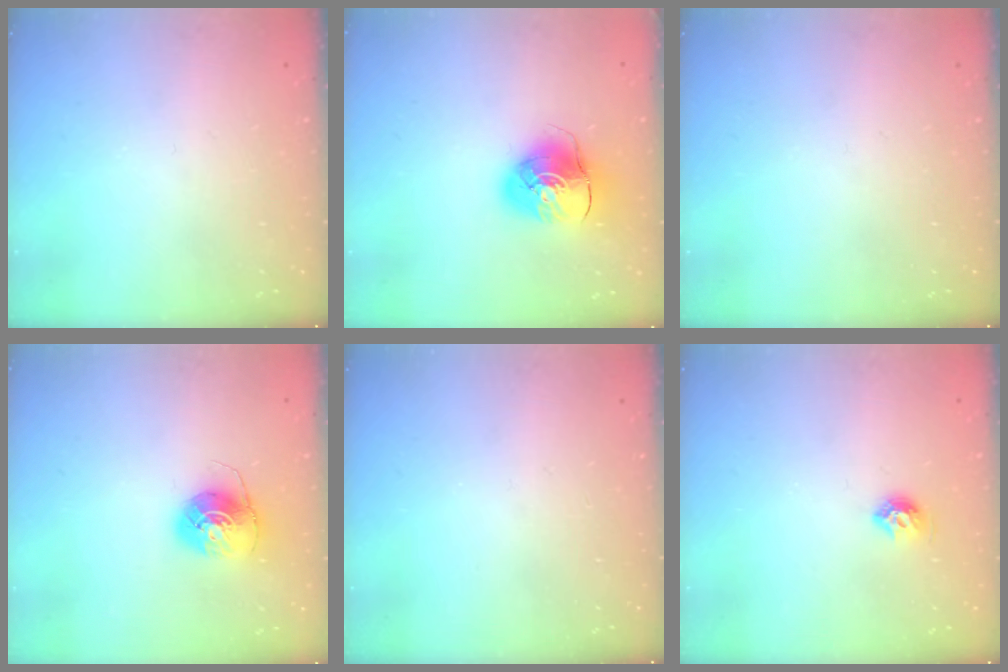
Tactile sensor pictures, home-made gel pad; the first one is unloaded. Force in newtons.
{"total": 8.9, "press": 8.9, "slide": 1.2}
{"total": 0.0}
{"total": 8.1, "press": 8.1, "slide": 0.5}
{"total": 0.0}
{"total": 6.6, "press": 6.6, "slide": 0.9}